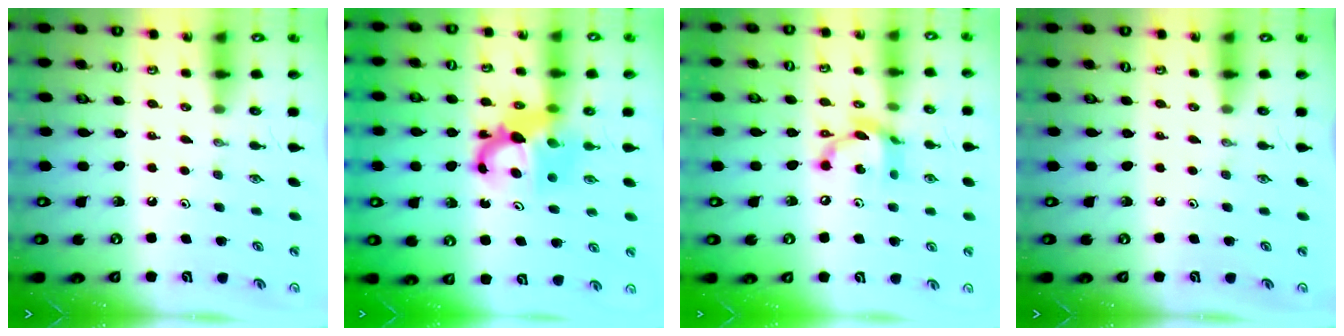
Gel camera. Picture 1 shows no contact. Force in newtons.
{"total": 6.9, "press": 6.9, "slide": 0.5}
{"total": 13.4, "press": 13.3, "slide": 1.1}
{"total": 0.0}